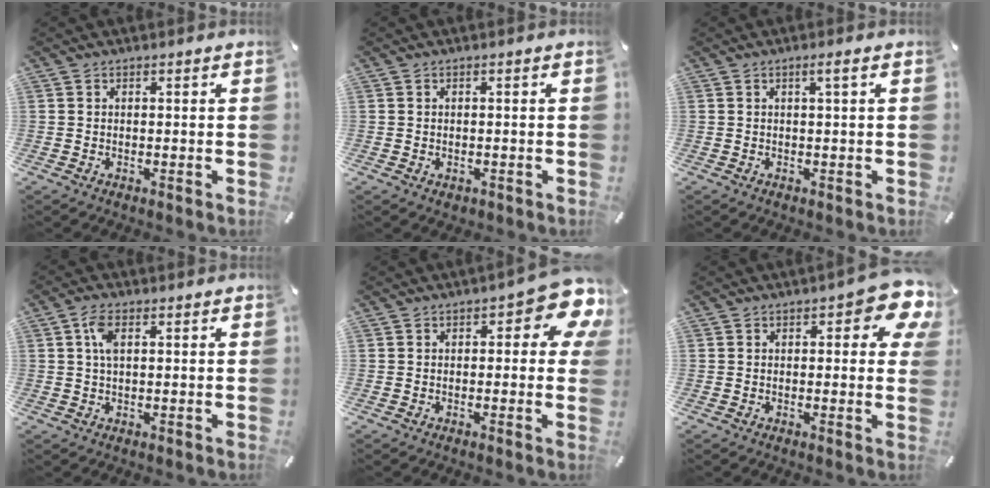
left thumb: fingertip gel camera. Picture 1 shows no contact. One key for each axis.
{"total": 1.0, "fx": -0.2, "fy": 0.9, "fz": 0.3, "tx": -0.006, "ty": 0.004, "tz": -0.006}
{"total": 2.2, "fx": 0.5, "fy": 0.1, "fz": 2.1, "tx": -0.040, "ty": 0.000, "tz": 0.007}
{"total": 4.0, "fx": 1.1, "fy": 1.7, "fz": 3.4, "tx": -0.081, "ty": 0.006, "tz": 0.015}
{"total": 8.8, "fx": 3.0, "fy": 3.6, "fz": 7.5, "tx": -0.095, "ty": -0.017, "tz": 0.046}
{"total": 7.9, "fx": 3.1, "fy": 3.5, "fz": 6.4, "tx": -0.077, "ty": -0.009, "tz": 0.048}